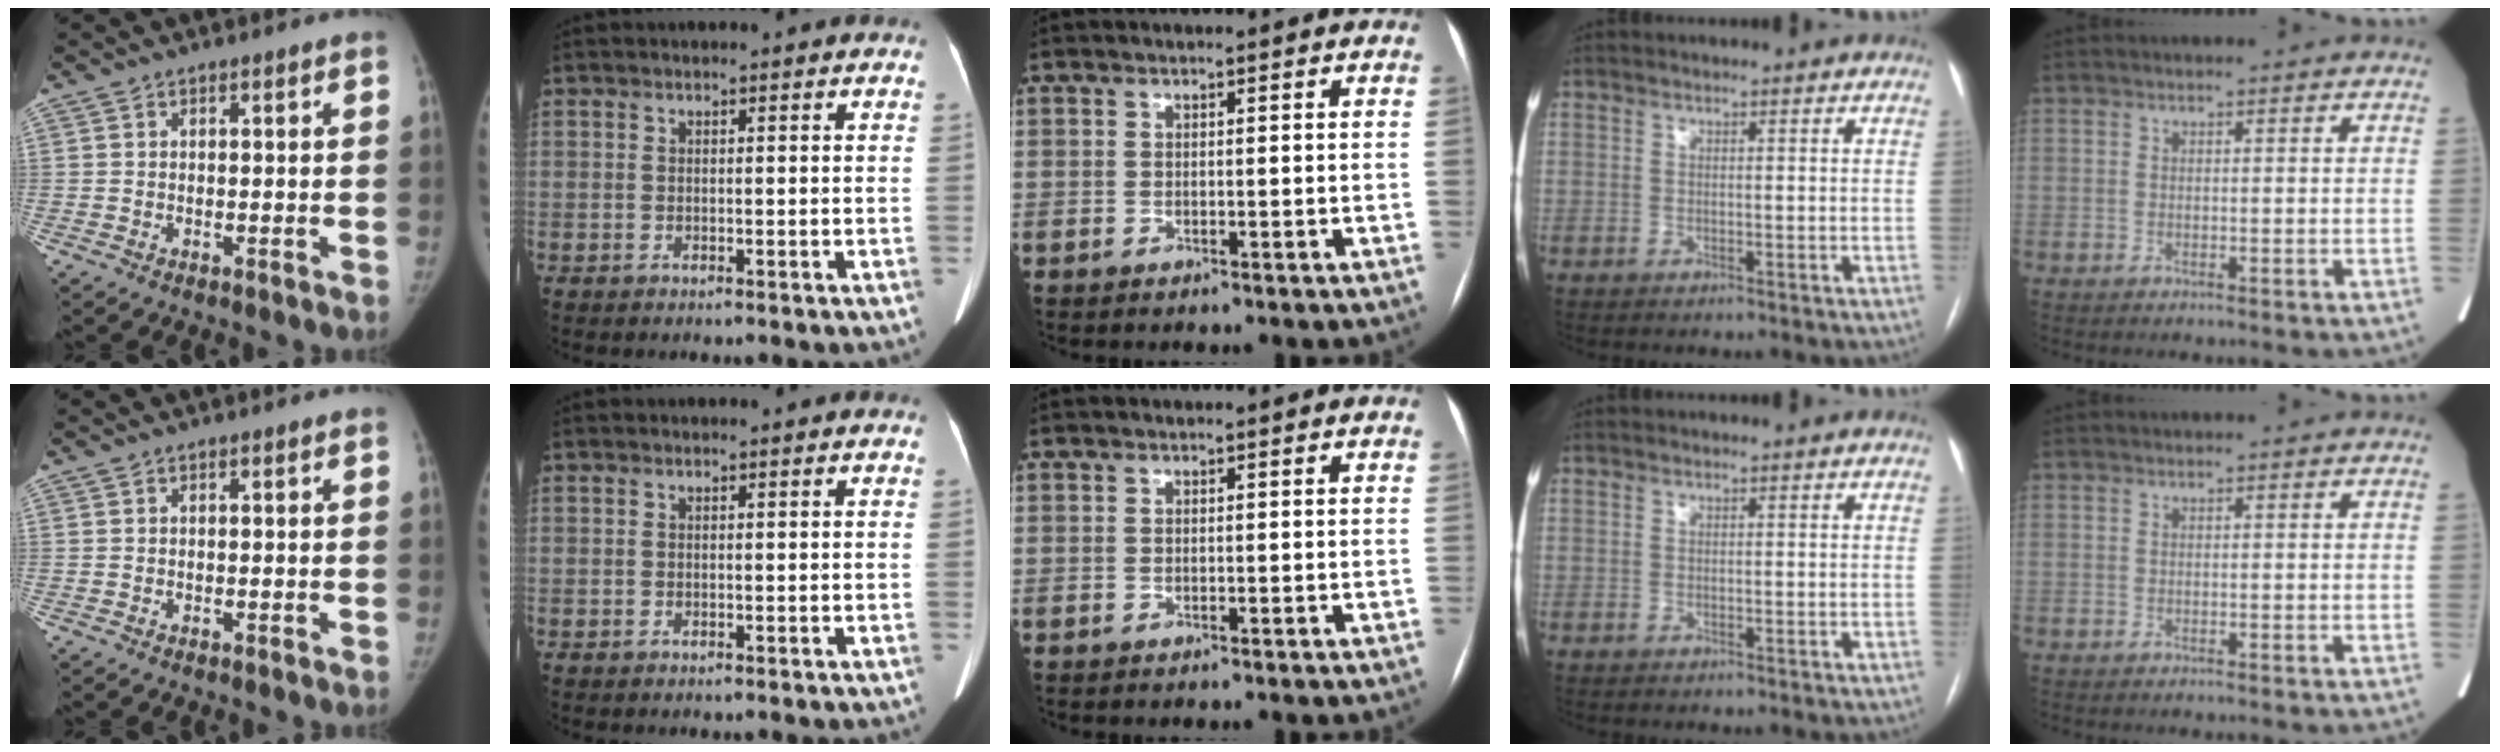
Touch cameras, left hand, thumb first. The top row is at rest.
{}